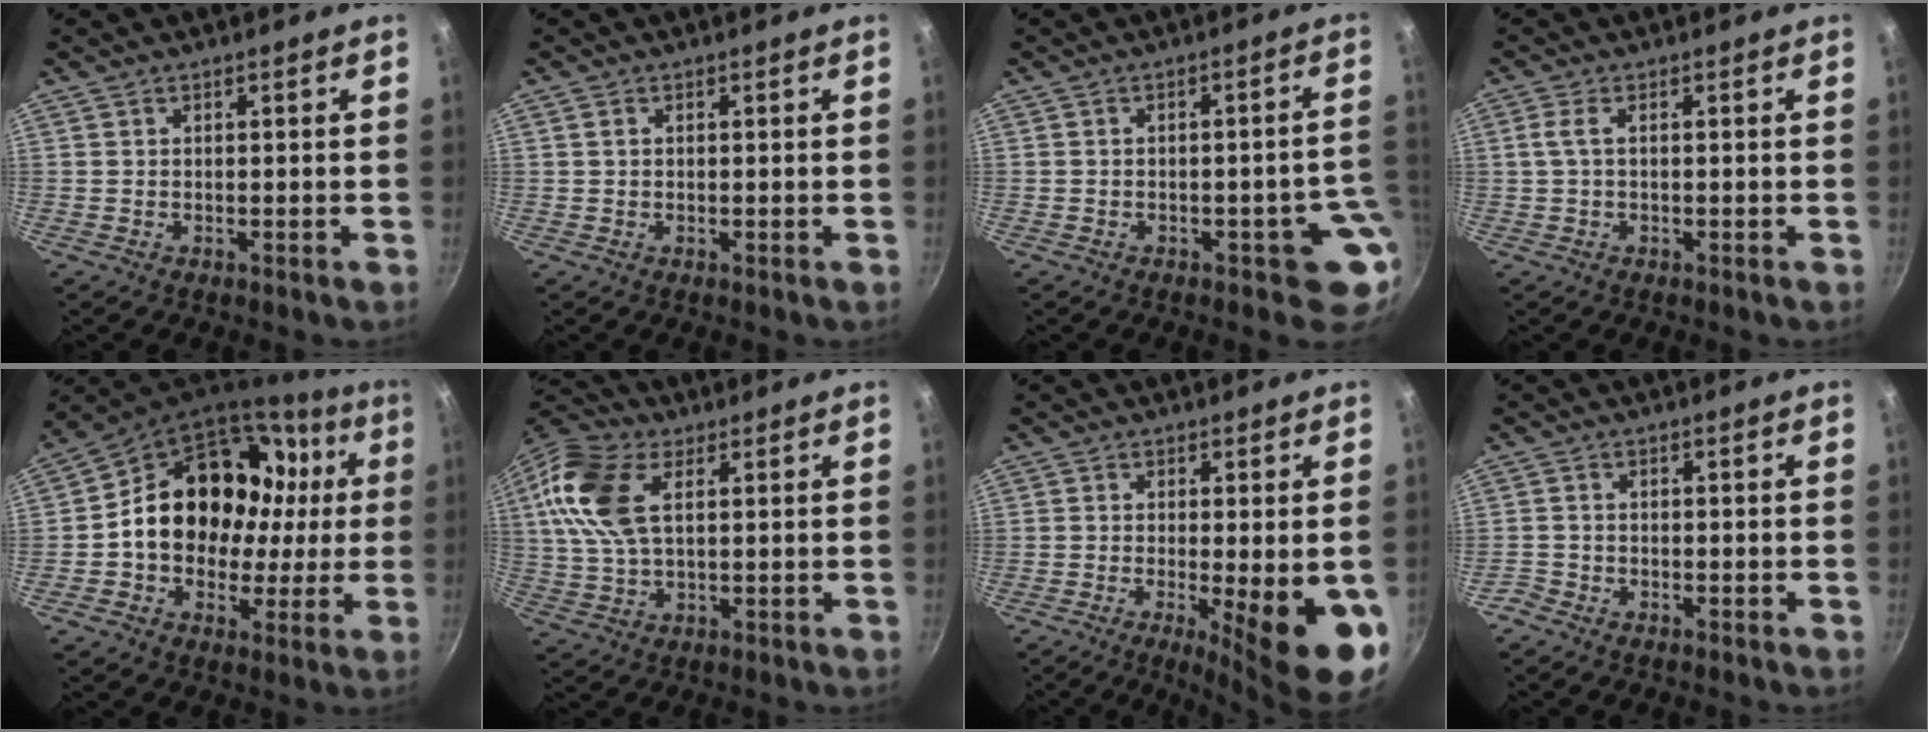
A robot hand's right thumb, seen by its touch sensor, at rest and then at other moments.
{"total": 1.0, "force": [0.3, 0.8, 0.6], "torque": [-0.009, 0.002, 0.005]}
{"total": 6.4, "force": [-1.8, 3.2, 5.2], "torque": [-0.012, 0.029, -0.017]}
{"total": 2.4, "force": [0.1, 1.0, 2.2], "torque": [-0.056, 0.007, 0.001]}
{"total": 23.4, "force": [3.1, 17.9, 14.7], "torque": [-0.215, 0.042, 0.054]}
{"total": 14.1, "force": [4.0, 7.9, 10.9], "torque": [-0.214, 0.009, 0.069]}
{"total": 13.5, "force": [-3.6, 3.3, 12.6], "torque": [-0.160, -0.012, -0.042]}
{"total": 1.7, "force": [-1.4, 0.8, 0.5], "torque": [-0.020, 0.011, -0.029]}